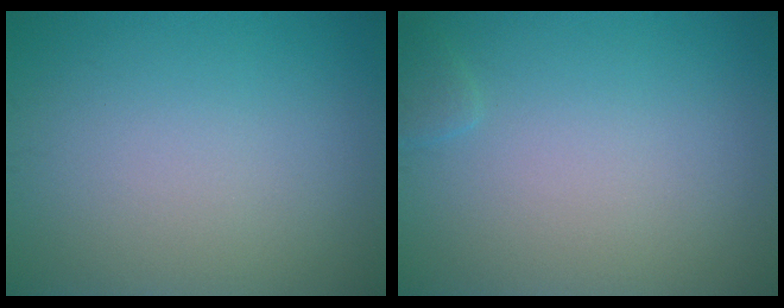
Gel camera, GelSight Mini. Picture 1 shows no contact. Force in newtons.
{"total": 0.7, "press": 0.7, "slide": 0.1}